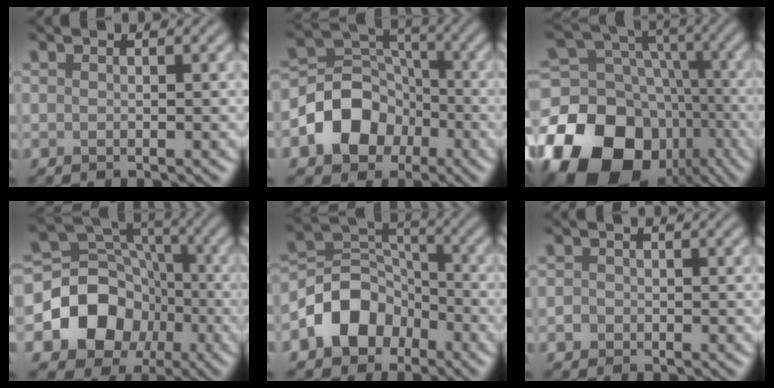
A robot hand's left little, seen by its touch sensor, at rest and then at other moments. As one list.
[{"total": 6.8, "force": [-2.8, 5.3, 3.2], "torque": [-0.041, 0.005, -0.055]}, {"total": 18.6, "force": [-8.7, 14.0, 8.7], "torque": [-0.190, -0.015, -0.142]}, {"total": 9.7, "force": [-3.0, 8.1, 4.3], "torque": [-0.070, 0.009, -0.076]}, {"total": 6.6, "force": [-3.3, 4.9, 2.9], "torque": [-0.038, 0.005, -0.069]}, {"total": 0.7, "force": [-0.4, 0.6, 0.1], "torque": [0.001, -0.001, -0.008]}]